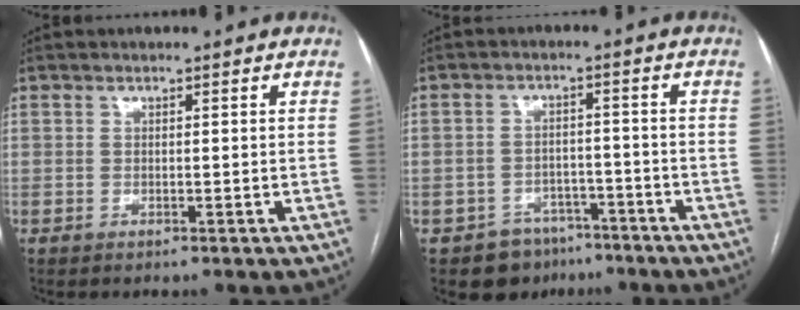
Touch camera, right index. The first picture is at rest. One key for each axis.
{"total": 6.5, "fx": -4.5, "fy": 4.6, "fz": 0.5, "tx": 0.005, "ty": 0.016, "tz": -0.062}